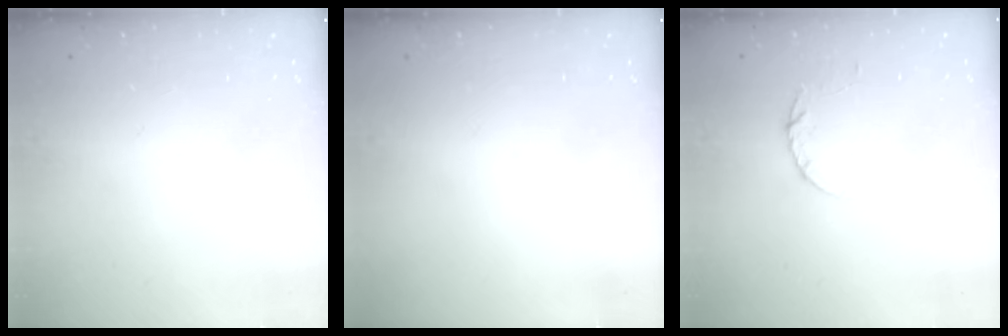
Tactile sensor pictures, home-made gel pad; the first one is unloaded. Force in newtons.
{"total": 0.0}
{"total": 3.4, "press": 3.4, "slide": 0.4}